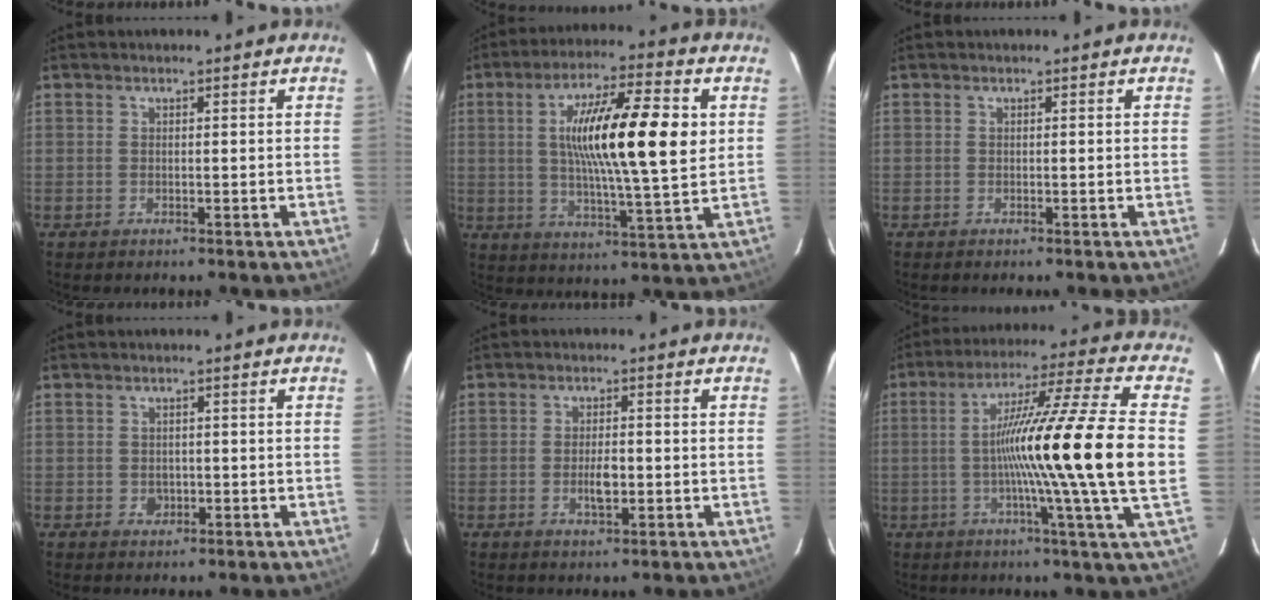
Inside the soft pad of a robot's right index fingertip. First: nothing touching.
{"total": 16.8, "force": [2.7, 1.8, 16.5], "torque": [-0.283, 0.008, 0.041]}
{"total": 0.0}
{"total": 1.5, "force": [-0.3, 1.3, 0.7], "torque": [-0.012, 0.003, 0.000]}
{"total": 3.2, "force": [-0.7, 1.0, 3.0], "torque": [-0.057, 0.001, -0.011]}
{"total": 20.6, "force": [-1.0, -2.8, 20.4], "torque": [-0.325, -0.010, -0.038]}